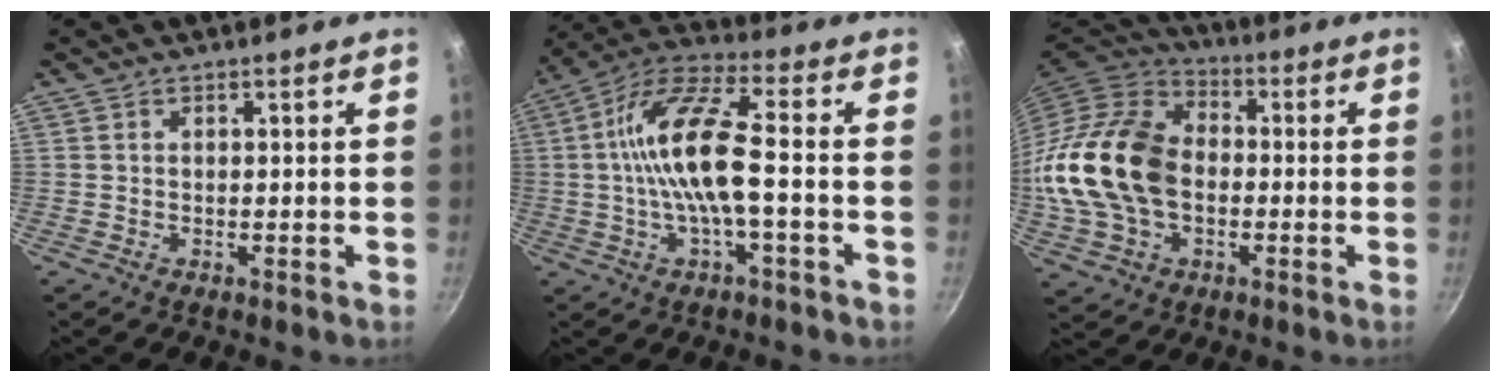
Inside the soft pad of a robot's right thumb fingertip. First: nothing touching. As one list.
[{"total": 13.8, "force": [-1.2, 4.1, 13.1], "torque": [-0.252, 0.035, -0.037]}, {"total": 20.9, "force": [-1.4, 14.5, 14.9], "torque": [-0.279, 0.033, -0.030]}]